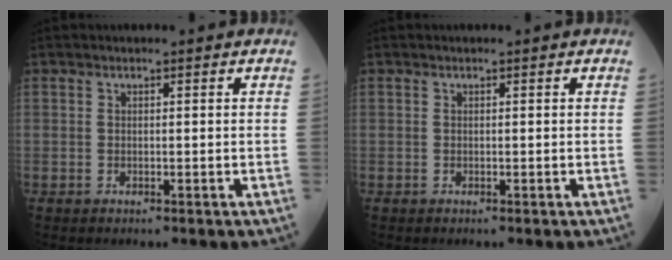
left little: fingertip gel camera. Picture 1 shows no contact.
{"total": 0.0}